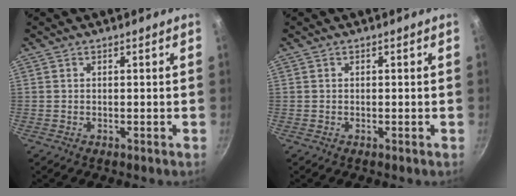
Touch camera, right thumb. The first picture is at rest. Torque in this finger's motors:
{"motor_torque": [-0.07, -0.22, -0.27, 0.18, -0.02]}